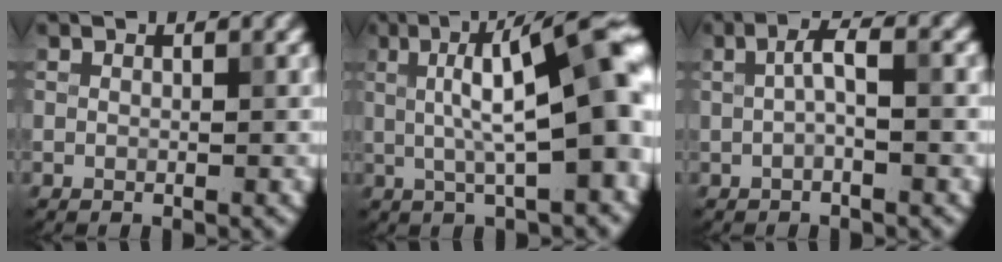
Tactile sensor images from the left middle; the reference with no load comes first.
{"total": 10.6, "force": [1.7, 2.6, 10.1], "torque": [-0.139, 0.019, 0.023]}
{"total": 2.5, "force": [0.1, 0.5, 2.4], "torque": [-0.045, 0.009, -0.002]}